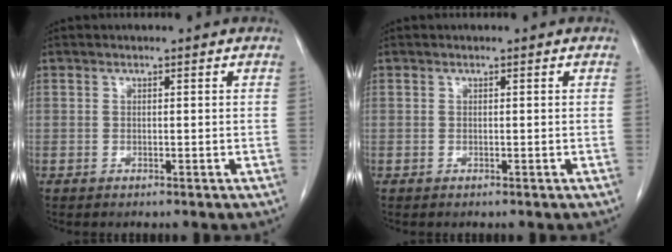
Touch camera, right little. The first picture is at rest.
{"total": 0.0}